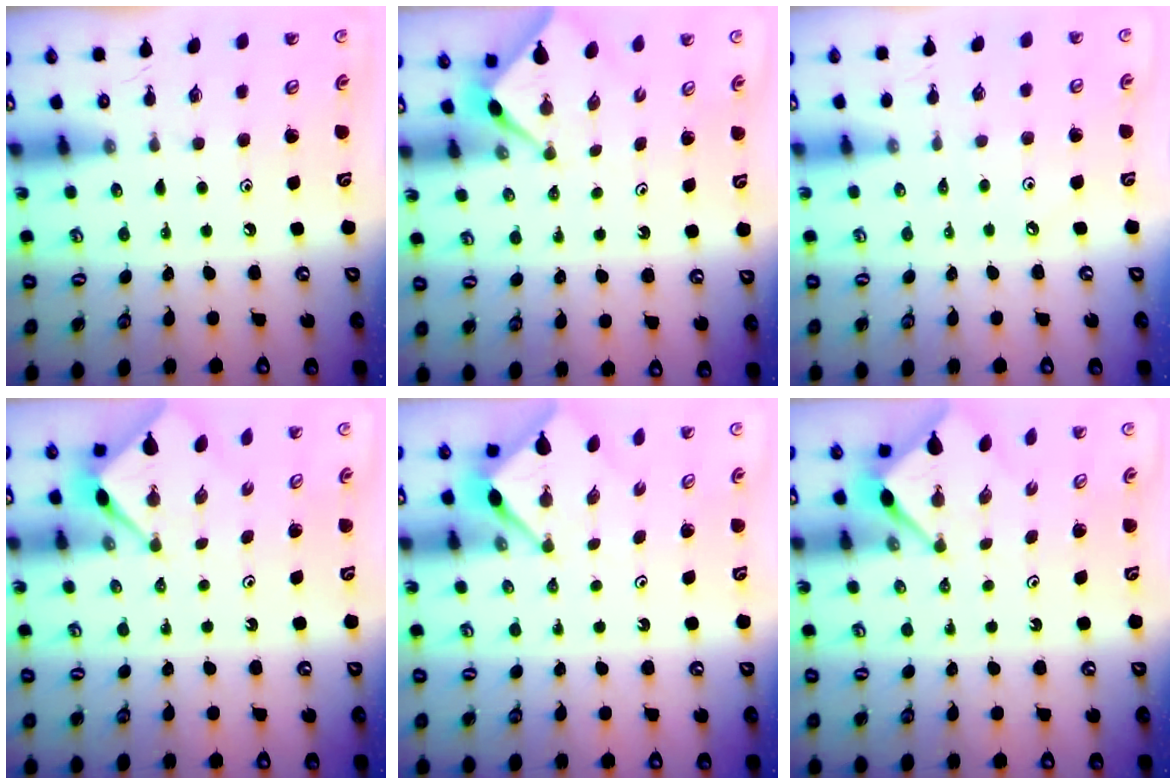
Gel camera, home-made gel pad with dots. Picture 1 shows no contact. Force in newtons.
{"total": 2.4, "press": 2.4, "slide": 0.3}
{"total": 2.1, "press": 2.0, "slide": 0.5}
{"total": 3.2, "press": 3.2, "slide": 0.5}
{"total": 2.9, "press": 2.8, "slide": 0.4}
{"total": 2.9, "press": 2.9, "slide": 0.3}